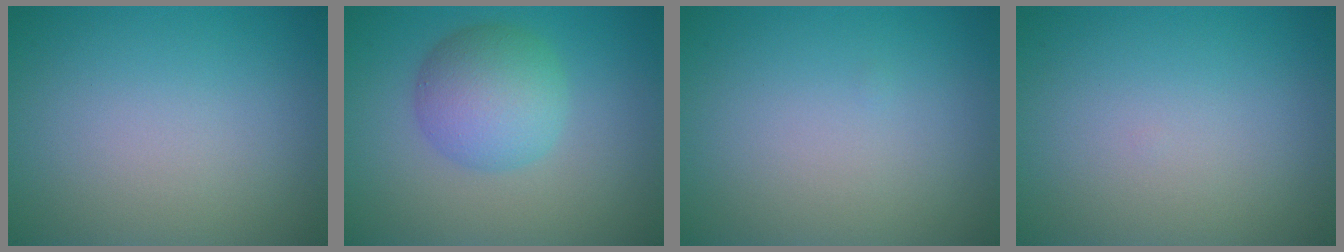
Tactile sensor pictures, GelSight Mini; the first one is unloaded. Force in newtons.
{"total": 5.1, "press": 5.1, "slide": 0.1}
{"total": 0.0}
{"total": 0.0}